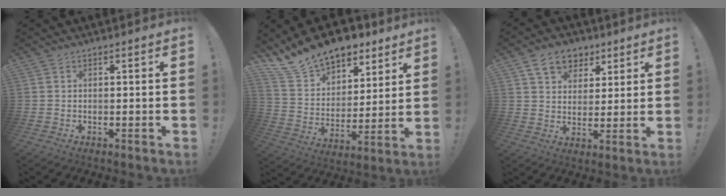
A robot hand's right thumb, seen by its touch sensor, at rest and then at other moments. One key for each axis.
{"total": 15.9, "fx": 13.0, "fy": 7.8, "fz": 4.6, "tx": -0.100, "ty": -0.092, "tz": 0.242}
{"total": 10.8, "fx": 6.3, "fy": 7.7, "fz": 3.9, "tx": -0.050, "ty": -0.028, "tz": 0.120}